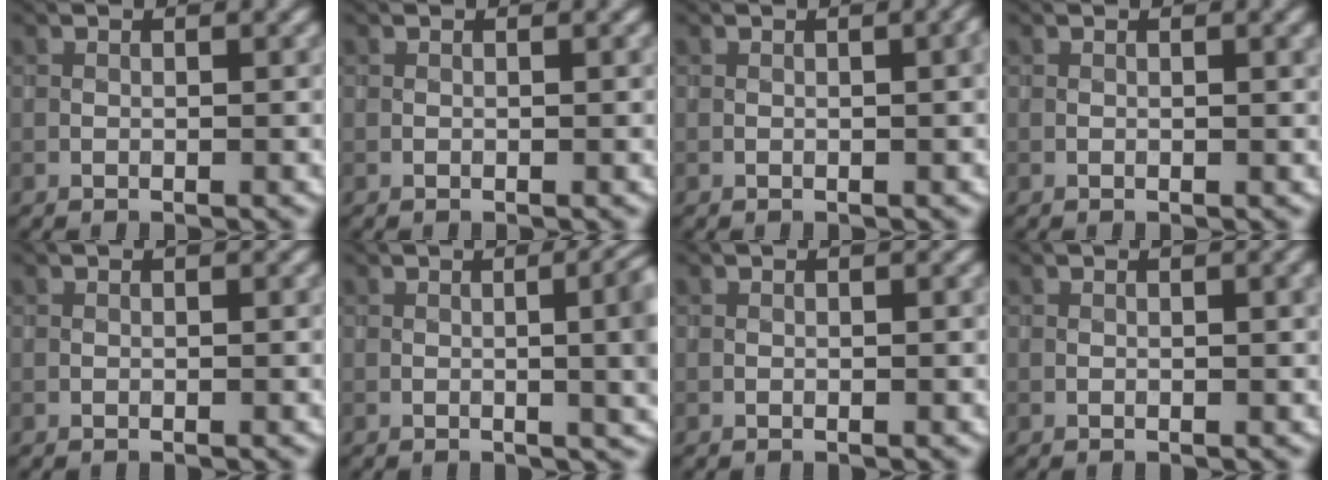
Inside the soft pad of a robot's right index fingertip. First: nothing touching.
{"total": 0.0}
{"total": 1.7, "force": [0.2, 0.5, 1.6], "torque": [-0.016, 0.006, 0.002]}
{"total": 0.7, "force": [0.2, 0.1, 0.7], "torque": [-0.009, 0.001, 0.003]}
{"total": 0.0}
{"total": 8.3, "force": [0.2, 3.6, 7.5], "torque": [-0.058, 0.005, 0.003]}
{"total": 0.0}
{"total": 1.2, "force": [0.3, 0.2, 1.2], "torque": [-0.017, 0.002, 0.003]}